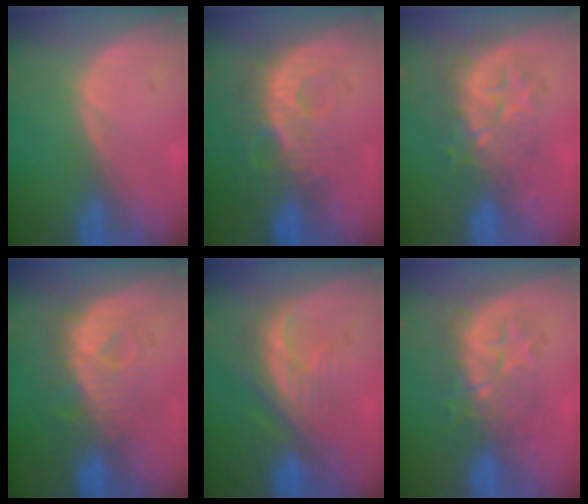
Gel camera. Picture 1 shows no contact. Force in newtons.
{"total": 9.3, "press": 8.3, "slide": 4.2}
{"total": 9.3, "press": 8.1, "slide": 4.6}
{"total": 8.1, "press": 7.9, "slide": 2.0}
{"total": 7.9, "press": 7.2, "slide": 3.4}
{"total": 8.8, "press": 7.9, "slide": 4.0}